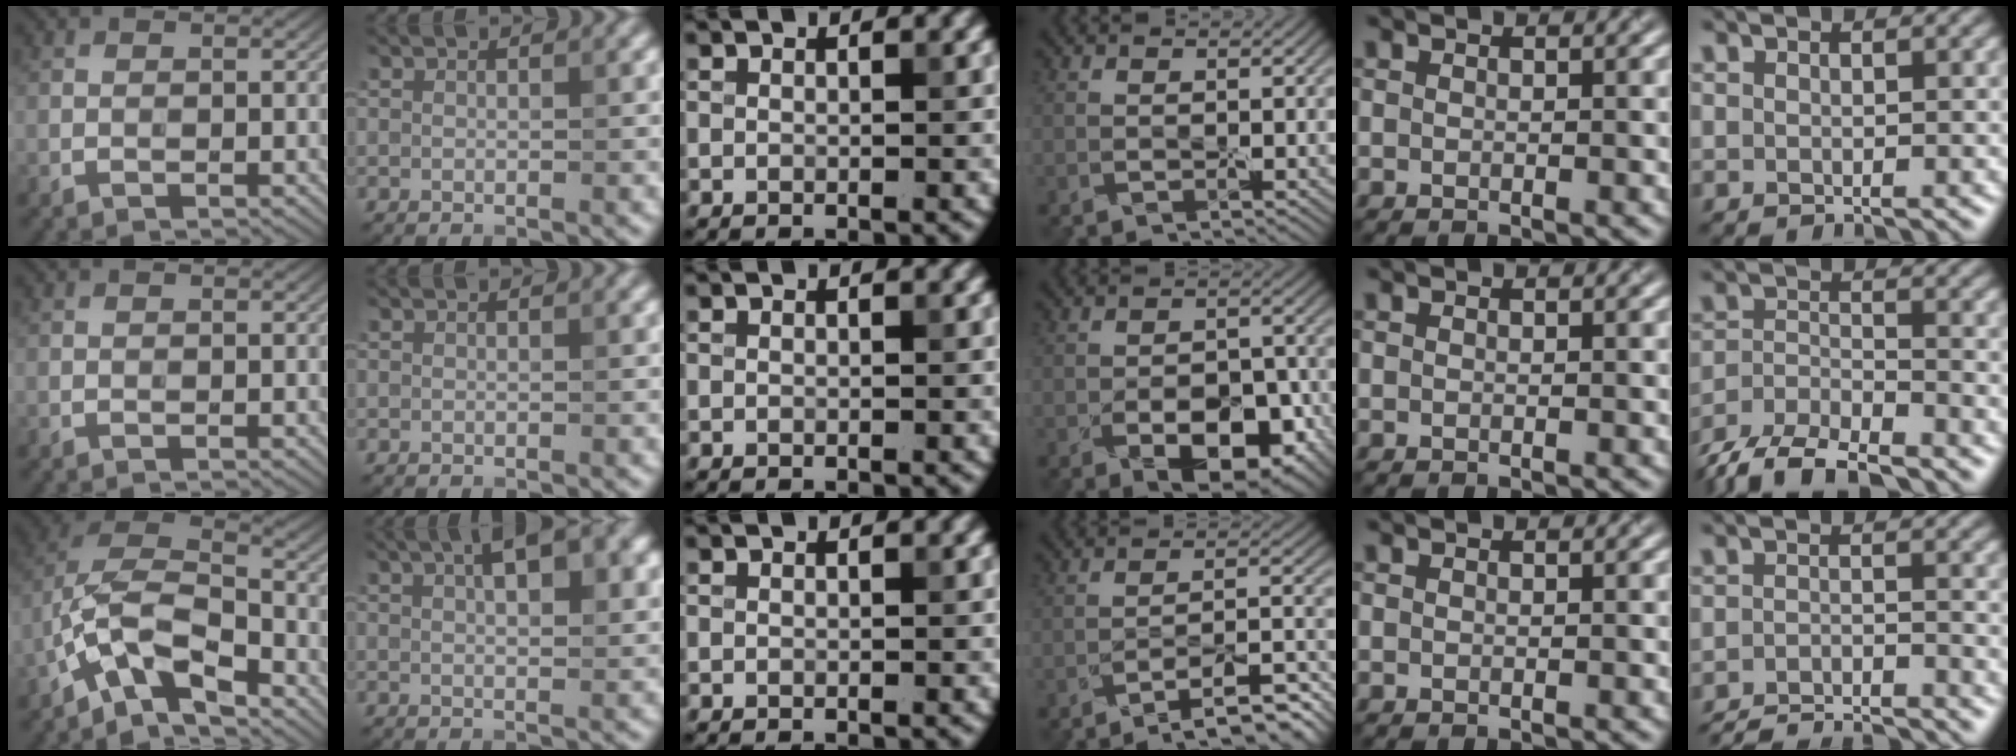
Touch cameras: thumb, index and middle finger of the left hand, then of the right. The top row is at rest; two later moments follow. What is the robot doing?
{"motion": "peel", "object": "velcro strap"}